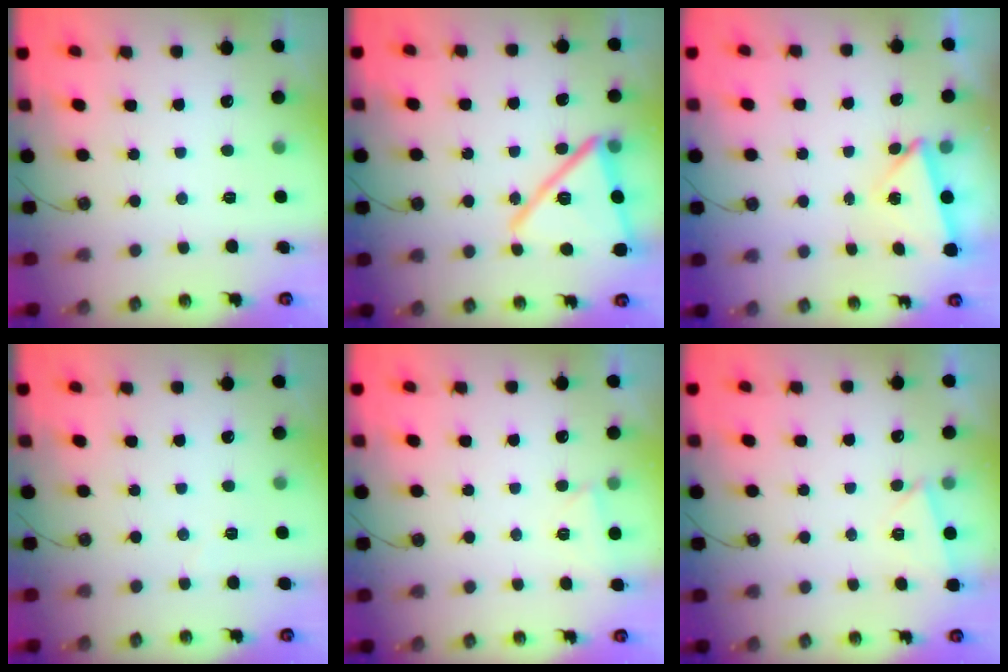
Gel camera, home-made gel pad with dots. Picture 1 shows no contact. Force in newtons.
{"total": 19.7, "press": 19.6, "slide": 1.6}
{"total": 3.3, "press": 3.0, "slide": 1.5}
{"total": 2.1, "press": 1.9, "slide": 0.7}
{"total": 2.1, "press": 1.9, "slide": 0.9}
{"total": 3.1, "press": 2.3, "slide": 2.1}